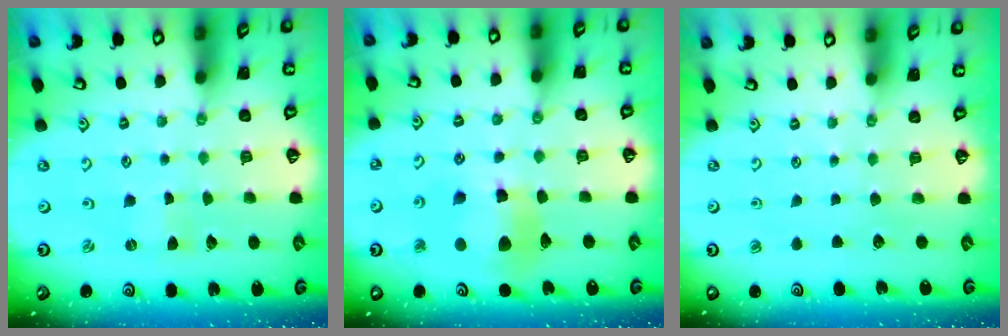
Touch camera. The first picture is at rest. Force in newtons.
{"total": 11.6, "press": 11.5, "slide": 1.5}
{"total": 0.0}